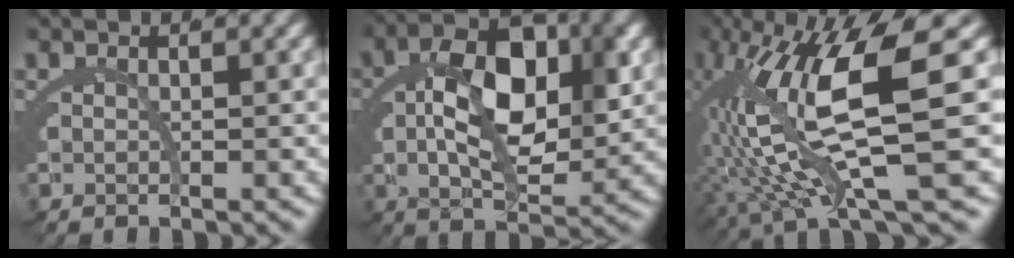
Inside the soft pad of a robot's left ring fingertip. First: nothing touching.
{"total": 9.0, "force": [1.6, 4.1, 7.8], "torque": [-0.117, 0.004, 0.027]}
{"total": 12.4, "force": [1.4, 3.9, 11.7], "torque": [-0.204, 0.004, 0.034]}